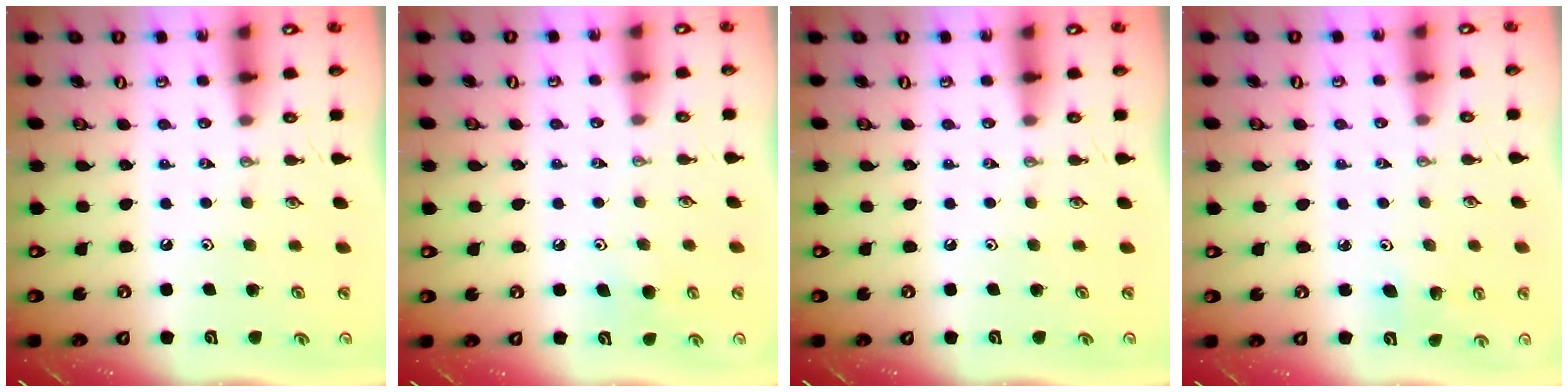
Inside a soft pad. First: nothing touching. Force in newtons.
{"total": 5.8, "press": 5.8, "slide": 0.6}
{"total": 0.0}
{"total": 4.8, "press": 4.7, "slide": 1.0}